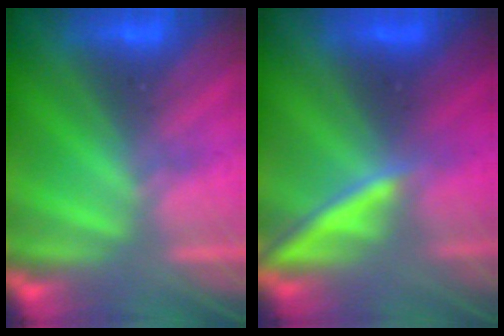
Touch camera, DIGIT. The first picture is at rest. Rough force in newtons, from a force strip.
{"total": 2.2}